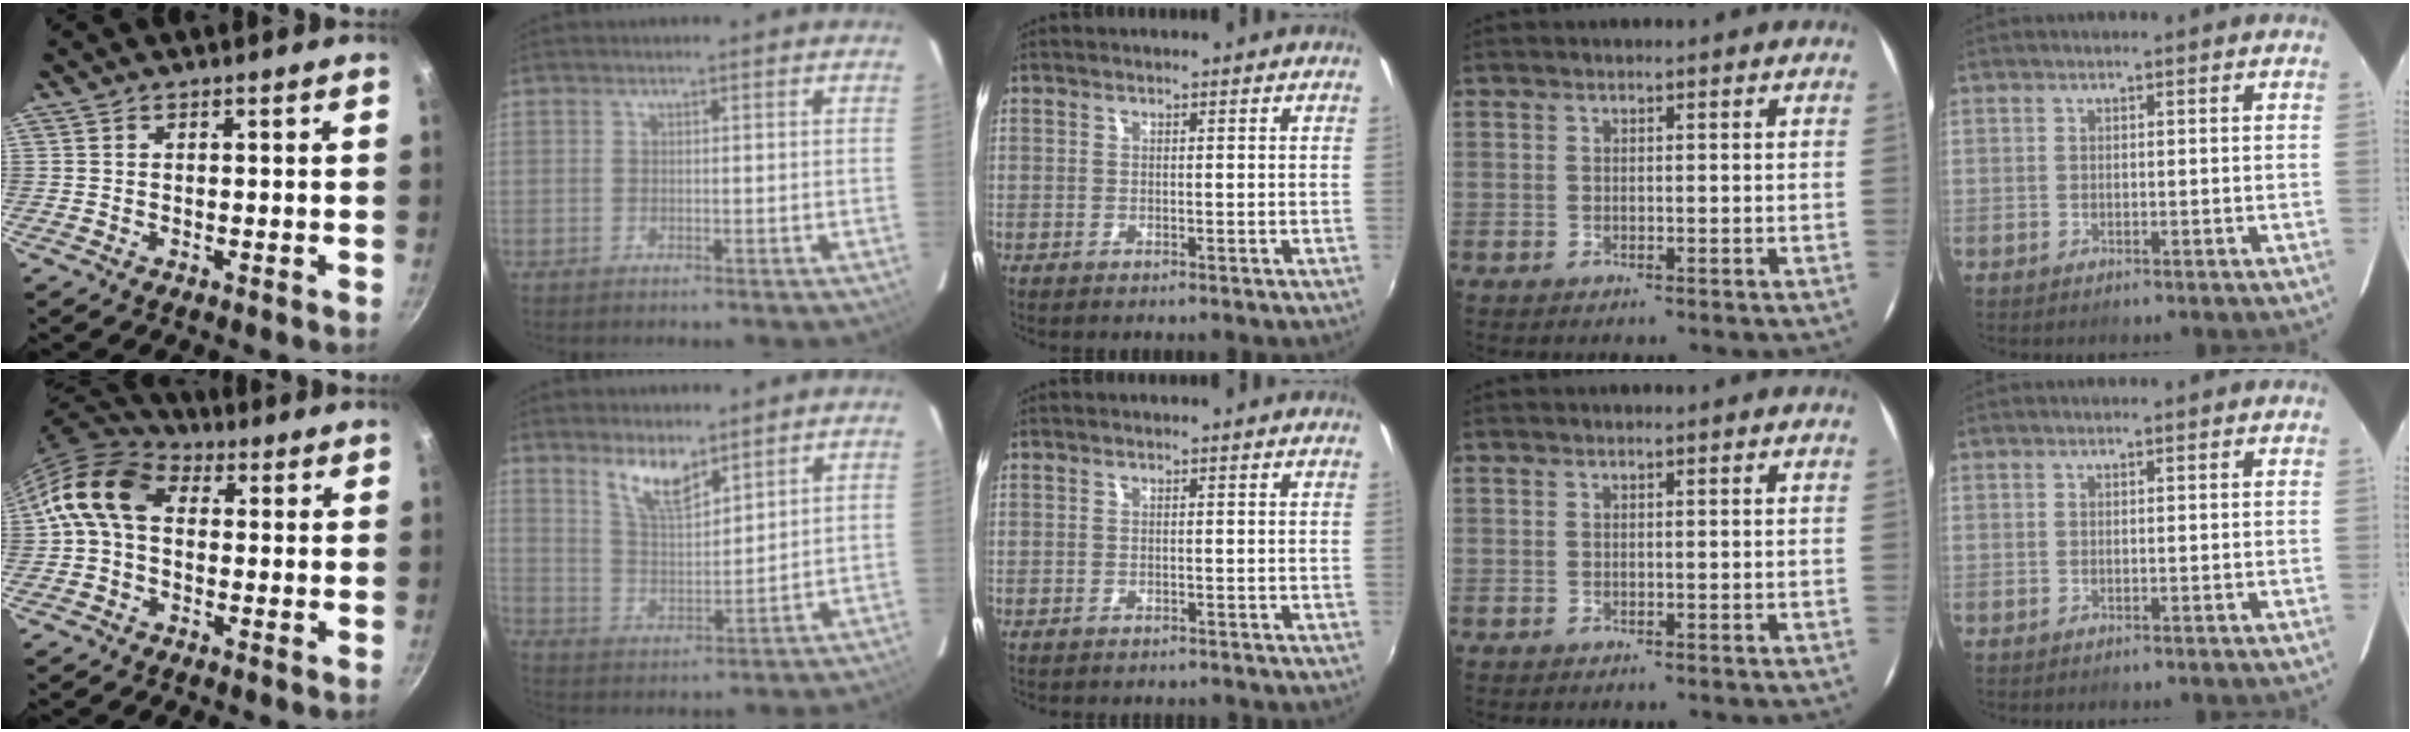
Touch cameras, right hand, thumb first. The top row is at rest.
{"thumb": {"total": 11.6, "force": [1.6, 8.3, 7.9], "torque": [-0.129, 0.026, 0.007]}, "index": {"total": 7.6, "force": [5.5, 2.4, 4.7], "torque": [-0.086, -0.001, 0.112]}, "middle": {"total": 3.0, "force": [-2.7, 0.9, 0.8], "torque": [-0.023, -0.012, -0.039]}}